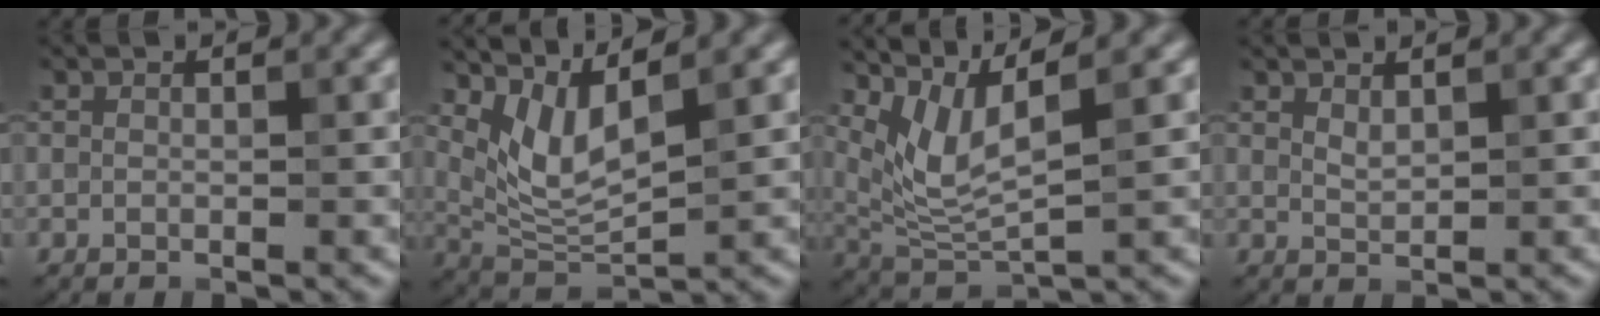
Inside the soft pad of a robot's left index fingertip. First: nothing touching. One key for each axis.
{"total": 4.7, "fx": 2.7, "fy": 1.5, "fz": 3.5, "tx": -0.081, "ty": -0.015, "tz": 0.061}
{"total": 4.9, "fx": 2.7, "fy": 1.2, "fz": 3.9, "tx": -0.093, "ty": -0.009, "tz": 0.065}
{"total": 1.1, "fx": 0.9, "fy": 0.4, "fz": 0.6, "tx": -0.016, "ty": -0.001, "tz": 0.020}